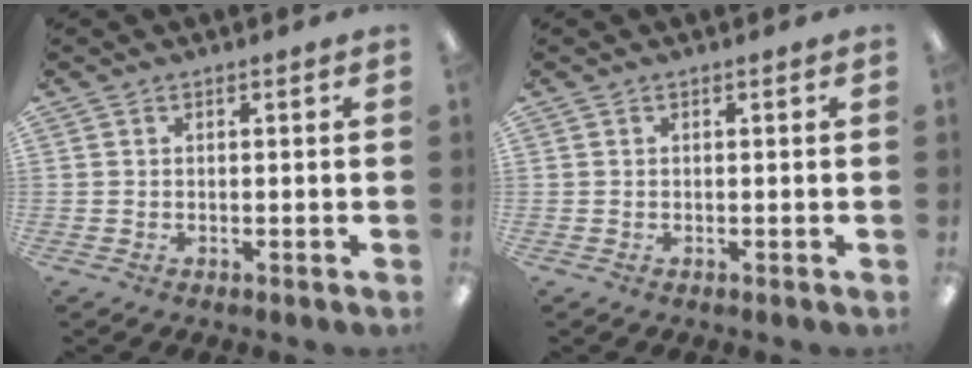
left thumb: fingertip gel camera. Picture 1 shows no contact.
{"total": 0.0}